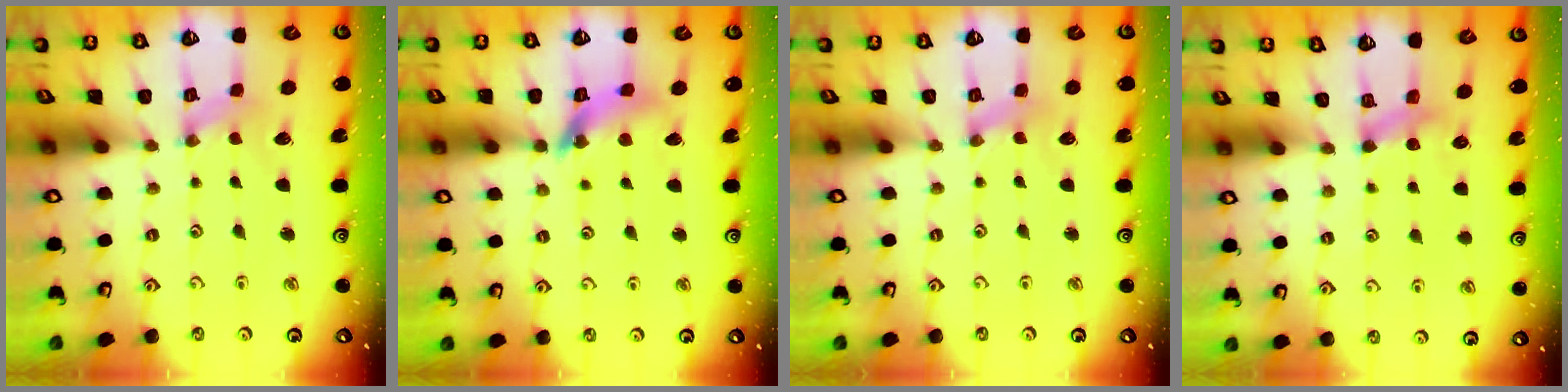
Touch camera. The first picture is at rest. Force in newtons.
{"total": 11.8, "press": 11.7, "slide": 1.4}
{"total": 0.0}
{"total": 4.4, "press": 4.3, "slide": 0.8}